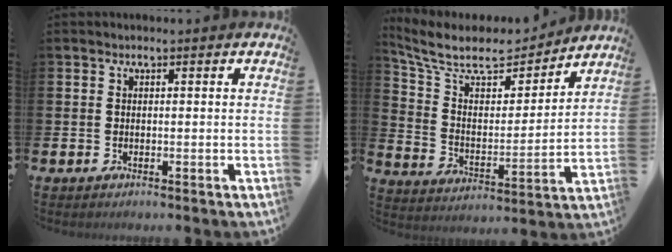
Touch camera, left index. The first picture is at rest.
{"total": 9.0, "force": [7.5, 3.8, 3.2], "torque": [-0.097, -0.053, 0.127]}